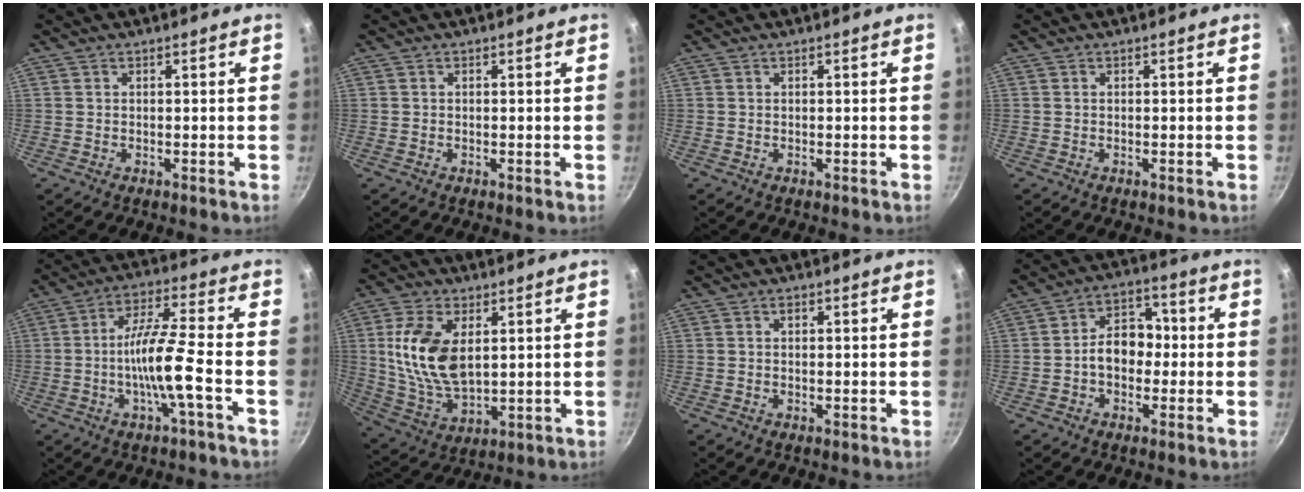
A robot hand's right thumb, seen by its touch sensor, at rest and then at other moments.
{"total": 0.0}
{"total": 0.0}
{"total": 0.0}
{"total": 10.3, "force": [-3.1, 1.0, 9.7], "torque": [-0.179, 0.030, -0.064]}
{"total": 14.2, "force": [3.1, 8.1, 11.3], "torque": [-0.212, -0.019, 0.070]}
{"total": 0.8, "force": [0.3, 0.5, 0.5], "torque": [-0.006, 0.001, 0.004]}
{"total": 8.8, "force": [-0.8, 6.6, 5.9], "torque": [-0.048, 0.032, -0.026]}